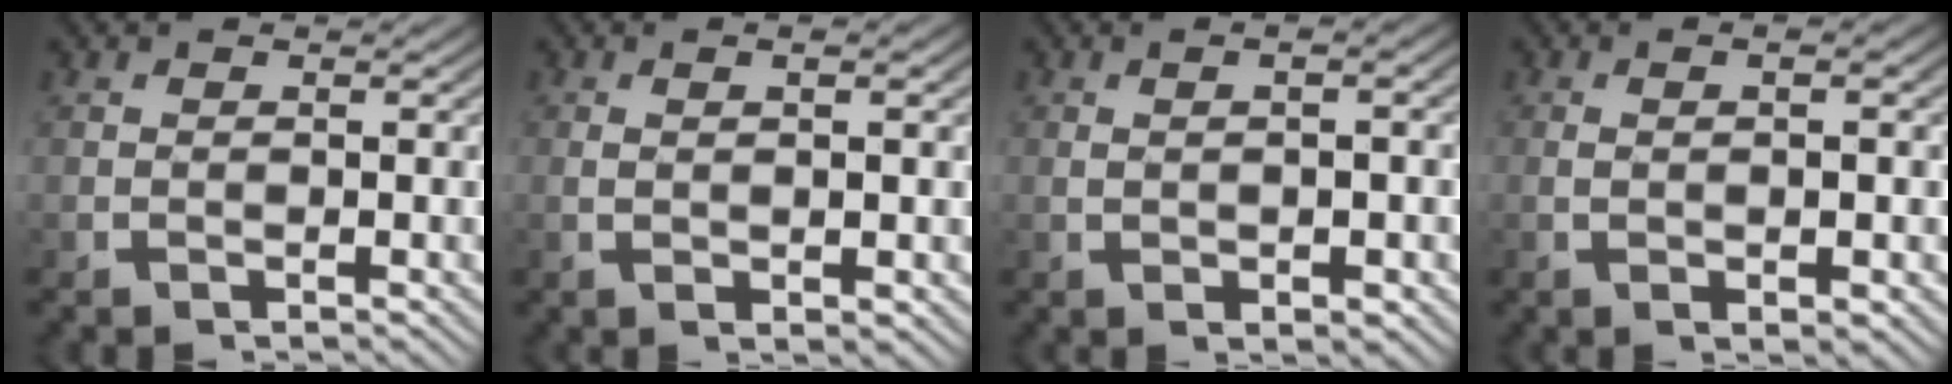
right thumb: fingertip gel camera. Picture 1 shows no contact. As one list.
[{"total": 2.7, "force": [0.5, 0.3, 2.7], "torque": [-0.051, -0.002, 0.014]}, {"total": 3.5, "force": [0.3, 0.8, 3.4], "torque": [-0.052, 0.006, 0.010]}, {"total": 3.4, "force": [0.3, 0.5, 3.4], "torque": [-0.060, 0.002, 0.010]}]